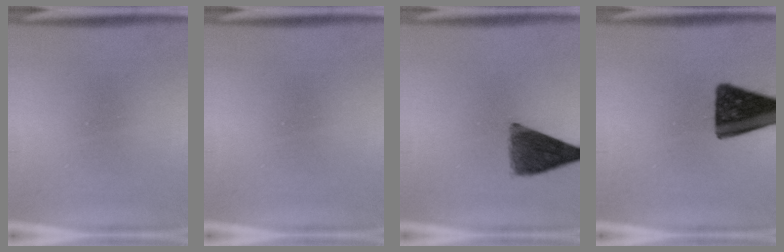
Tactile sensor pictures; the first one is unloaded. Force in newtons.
{"total": 0.0}
{"total": 7.4}
{"total": 15.1}